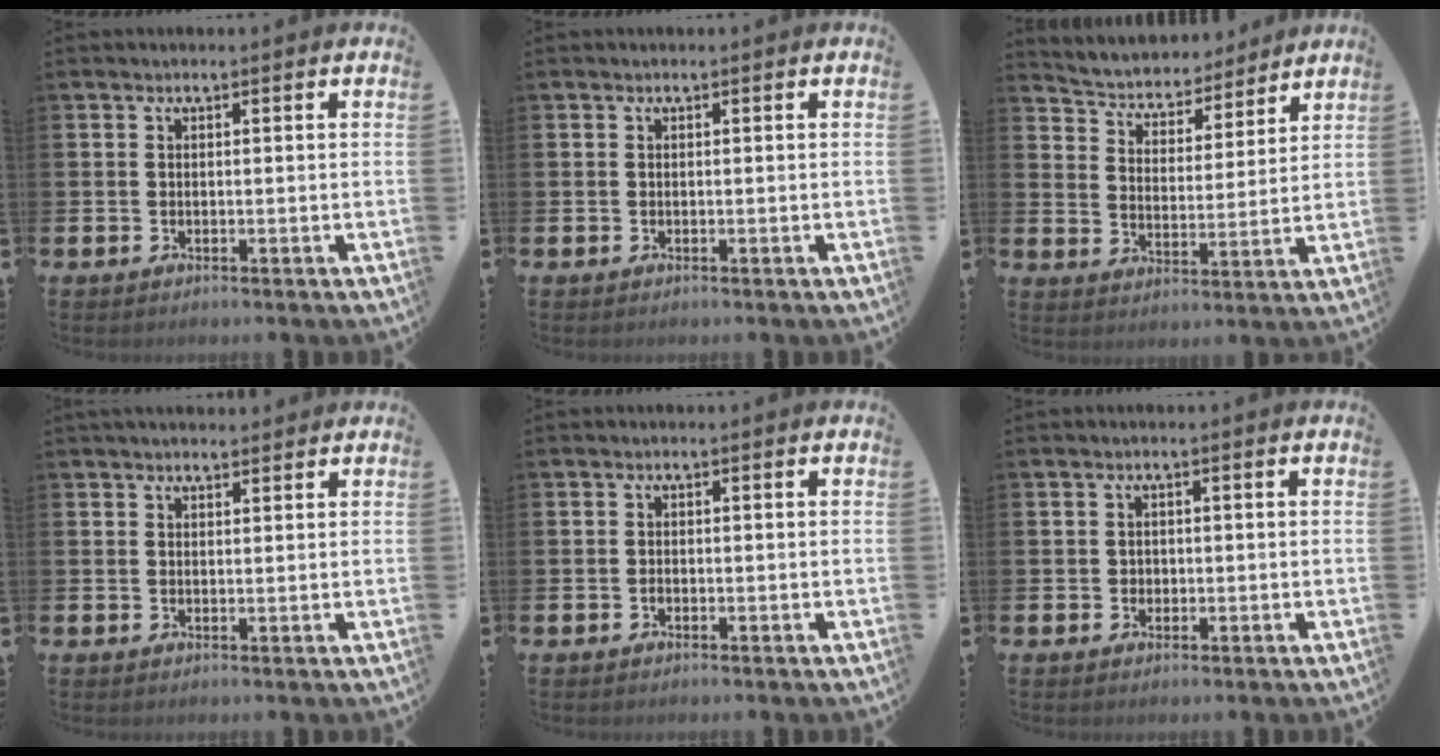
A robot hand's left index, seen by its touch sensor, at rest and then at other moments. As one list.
[{"total": 0.0}, {"total": 4.8, "force": [4.6, 1.6, 0.2], "torque": [-0.039, -0.039, 0.074]}, {"total": 2.1, "force": [2.0, 0.5, 0.3], "torque": [-0.002, -0.005, 0.034]}, {"total": 0.6, "force": [-0.4, 0.4, 0.3], "torque": [-0.006, 0.001, -0.009]}, {"total": 1.0, "force": [0.2, 1.0, 0.3], "torque": [0.002, 0.005, 0.000]}]